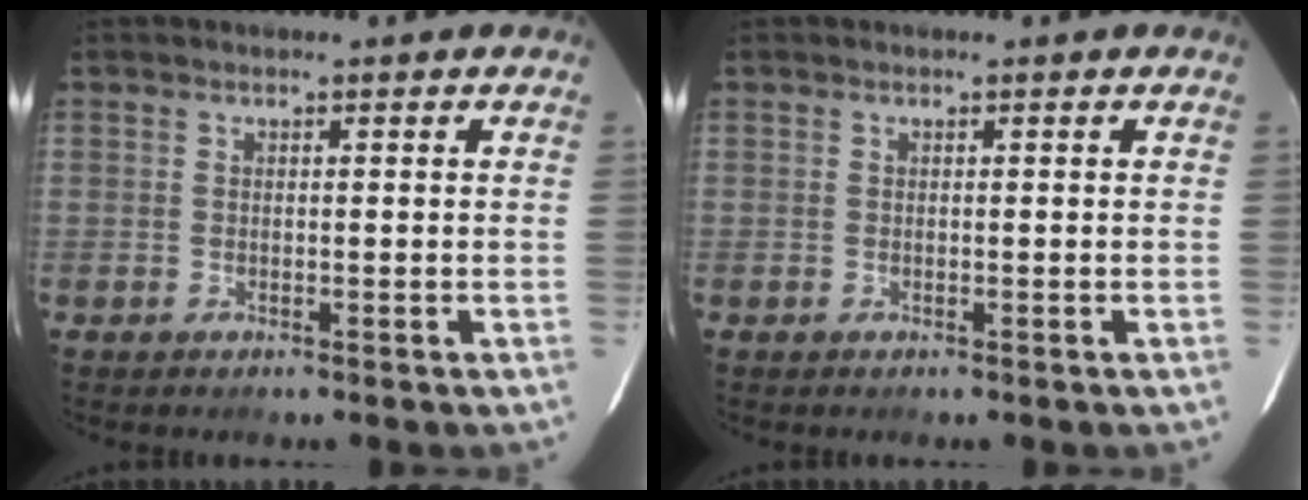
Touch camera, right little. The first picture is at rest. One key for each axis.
{"total": 0.0}